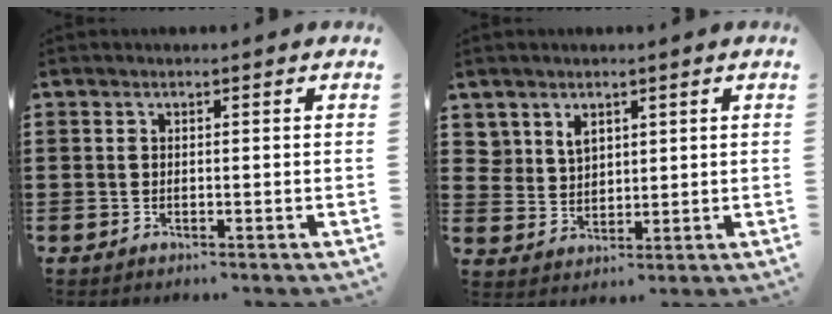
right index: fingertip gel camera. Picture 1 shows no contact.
{"total": 3.7, "force": [2.5, 2.6, 0.8], "torque": [-0.029, 0.008, 0.050]}